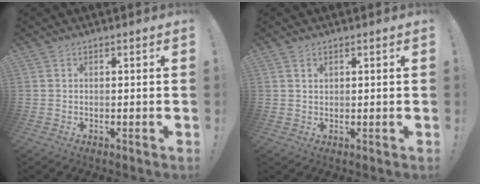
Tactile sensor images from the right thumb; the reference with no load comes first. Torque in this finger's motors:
{"motor_torque": [-0.55, -0.11, -0.06, 0.15, -0.01]}